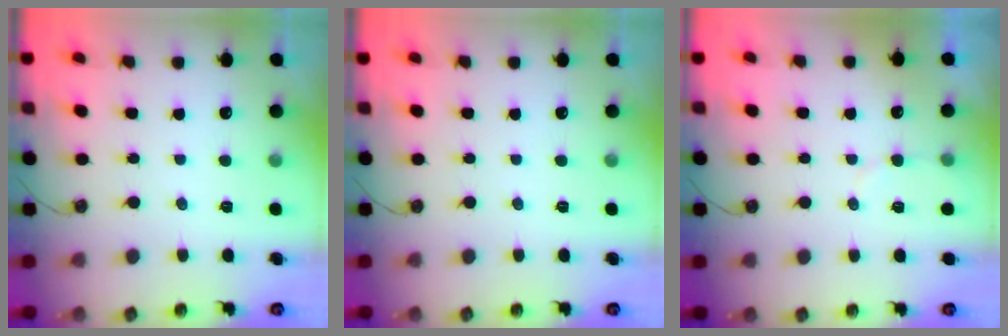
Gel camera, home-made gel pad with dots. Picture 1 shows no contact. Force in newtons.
{"total": 0.0}
{"total": 3.0, "press": 3.0, "slide": 0.2}